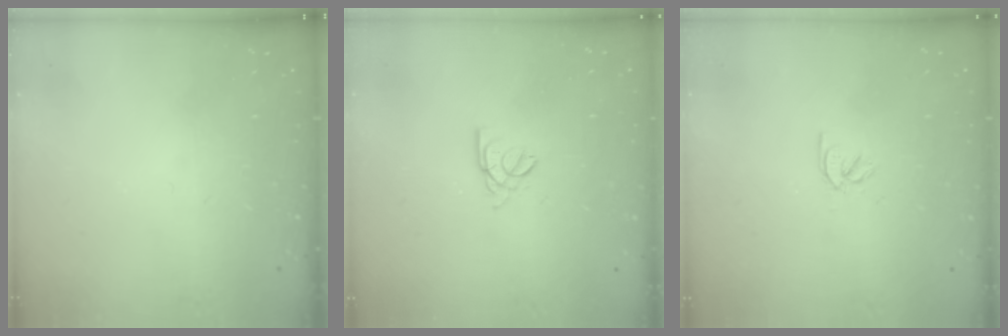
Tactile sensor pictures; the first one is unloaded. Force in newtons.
{"total": 2.6, "press": 2.5, "slide": 0.5}
{"total": 2.4, "press": 2.3, "slide": 0.7}